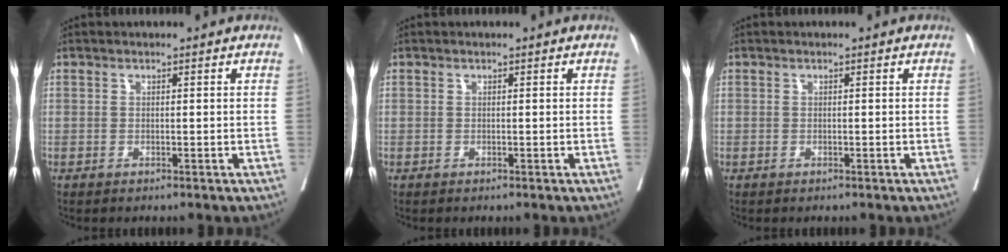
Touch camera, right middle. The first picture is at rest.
{"total": 0.0}
{"total": 0.0}